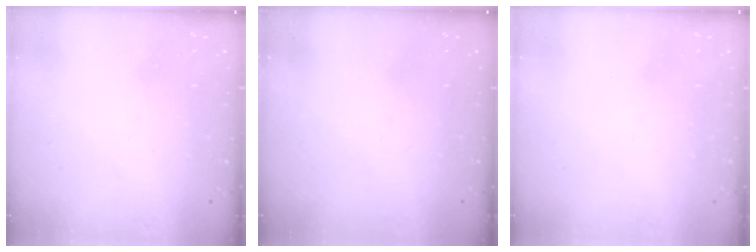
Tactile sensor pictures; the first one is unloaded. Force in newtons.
{"total": 0.0}
{"total": 1.6, "press": 1.6, "slide": 0.1}